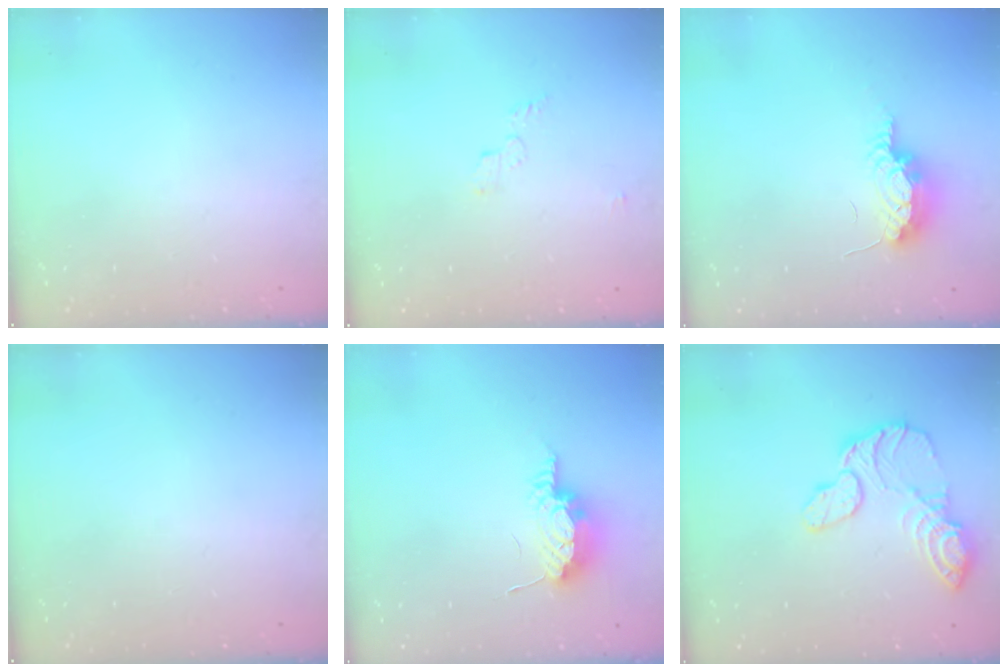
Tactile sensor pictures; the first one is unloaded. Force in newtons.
{"total": 3.5, "press": 3.5, "slide": 0.1}
{"total": 7.6, "press": 7.3, "slide": 2.1}
{"total": 0.0}
{"total": 16.0, "press": 11.0, "slide": 11.6}
{"total": 13.3, "press": 13.2, "slide": 1.2}